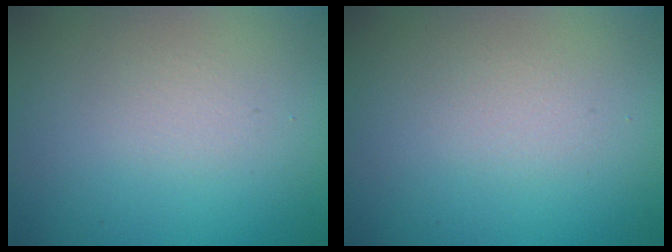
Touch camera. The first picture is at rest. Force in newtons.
{"total": 1.0, "press": 1.0, "slide": 0.0}